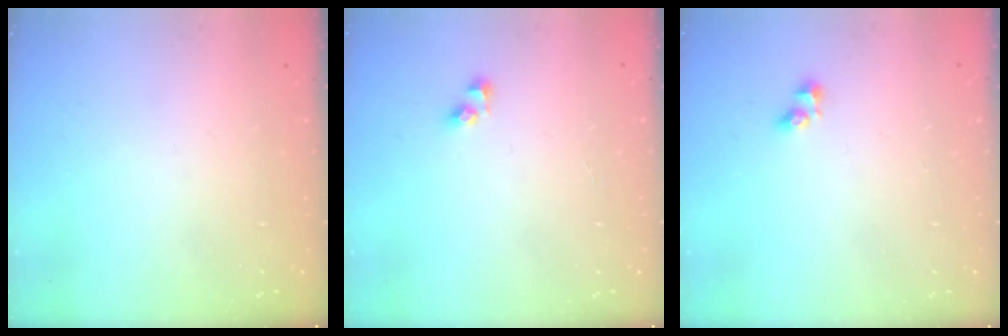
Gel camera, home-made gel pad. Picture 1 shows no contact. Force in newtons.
{"total": 3.9, "press": 3.9, "slide": 0.3}
{"total": 3.0, "press": 2.7, "slide": 1.3}